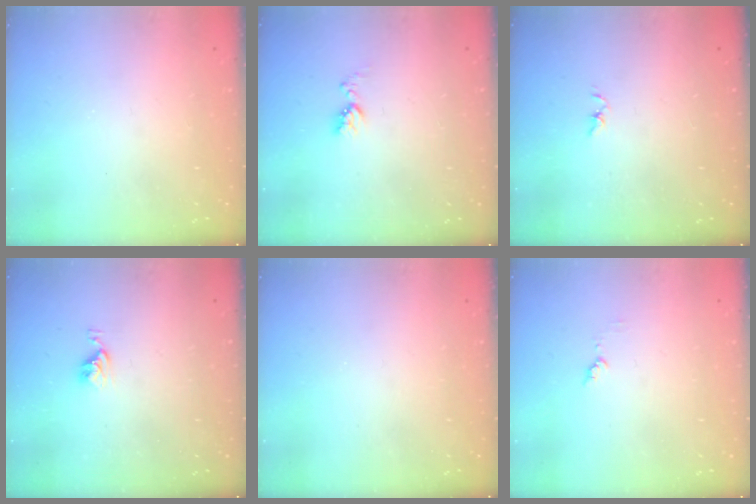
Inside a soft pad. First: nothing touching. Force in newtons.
{"total": 6.0, "press": 5.9, "slide": 0.8}
{"total": 1.2, "press": 1.1, "slide": 0.2}
{"total": 4.0, "press": 4.0, "slide": 0.5}
{"total": 0.0}
{"total": 5.2, "press": 5.2, "slide": 0.5}